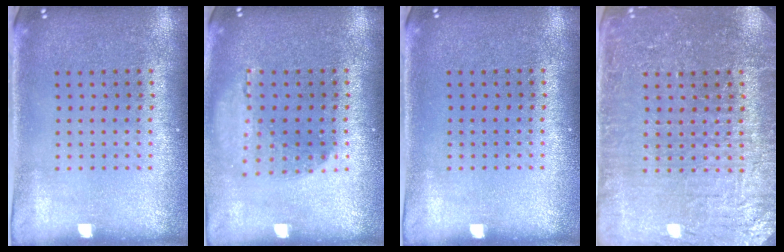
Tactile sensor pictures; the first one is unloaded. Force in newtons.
{"total": 1.1, "press": 1.1, "slide": 0.2}
{"total": 0.0}
{"total": 4.1, "press": 4.0, "slide": 1.1}